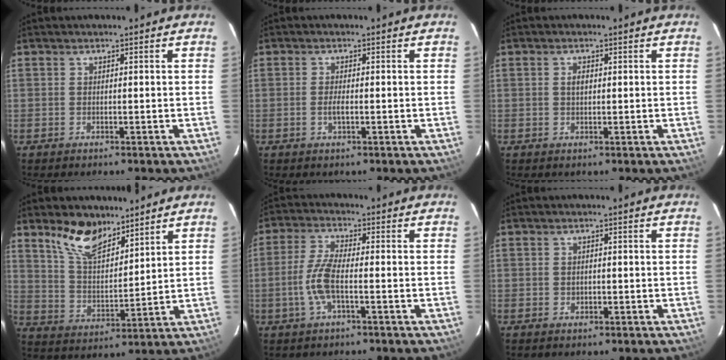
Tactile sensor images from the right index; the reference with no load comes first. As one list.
[{"total": 1.8, "force": [-0.5, 0.5, 1.6], "torque": [-0.034, -0.002, -0.009]}, {"total": 1.5, "force": [0.2, 0.9, 1.2], "torque": [-0.021, 0.004, 0.003]}, {"total": 10.5, "force": [7.9, 3.9, 5.7], "torque": [-0.109, 0.005, 0.156]}, {"total": 6.7, "force": [-1.8, 1.6, 6.3], "torque": [-0.138, 0.001, -0.038]}, {"total": 1.0, "force": [-0.2, 0.9, 0.4], "torque": [-0.005, 0.001, -0.001]}]